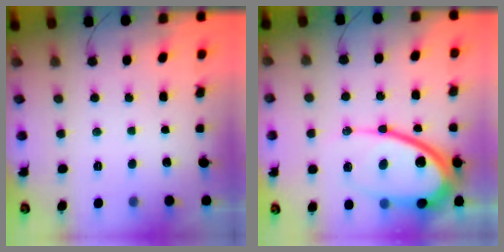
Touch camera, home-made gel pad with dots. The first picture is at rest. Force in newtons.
{"total": 21.0, "press": 20.9, "slide": 2.0}